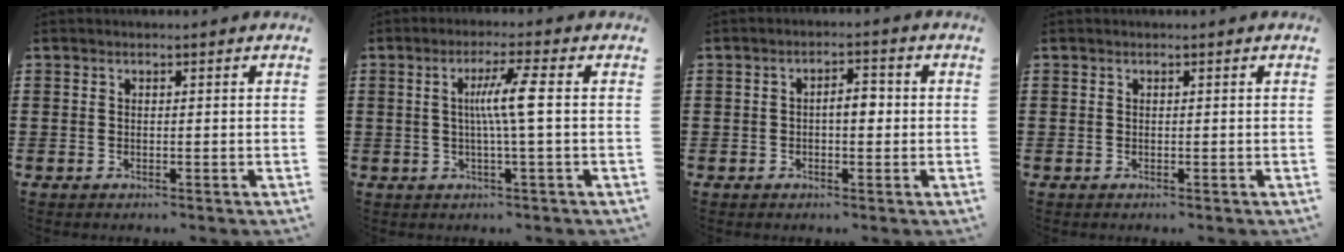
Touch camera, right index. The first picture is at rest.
{"total": 5.8, "force": [0.4, -0.4, 5.8], "torque": [-0.110, -0.004, 0.000]}
{"total": 3.4, "force": [-0.3, 1.4, 3.1], "torque": [-0.049, 0.005, -0.010]}
{"total": 0.0}